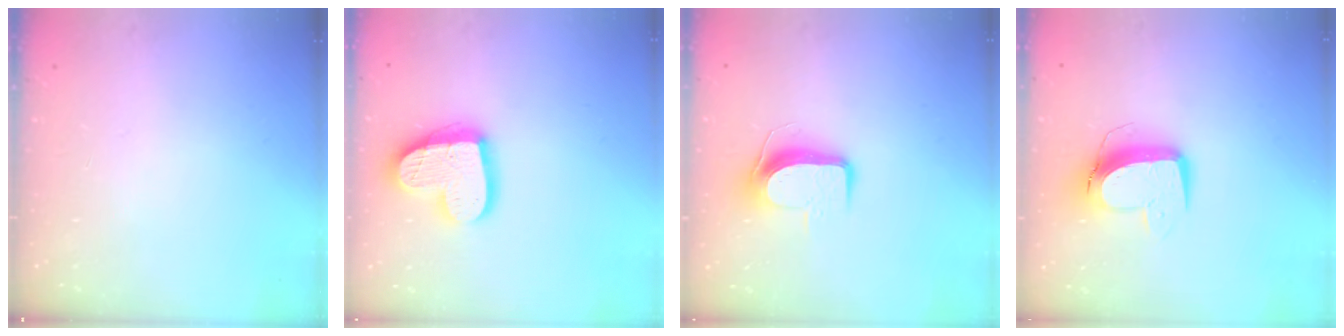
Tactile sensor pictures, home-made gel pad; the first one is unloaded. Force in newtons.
{"total": 17.2, "press": 17.1, "slide": 1.5}
{"total": 9.2, "press": 9.1, "slide": 0.9}
{"total": 11.1, "press": 11.1, "slide": 0.9}